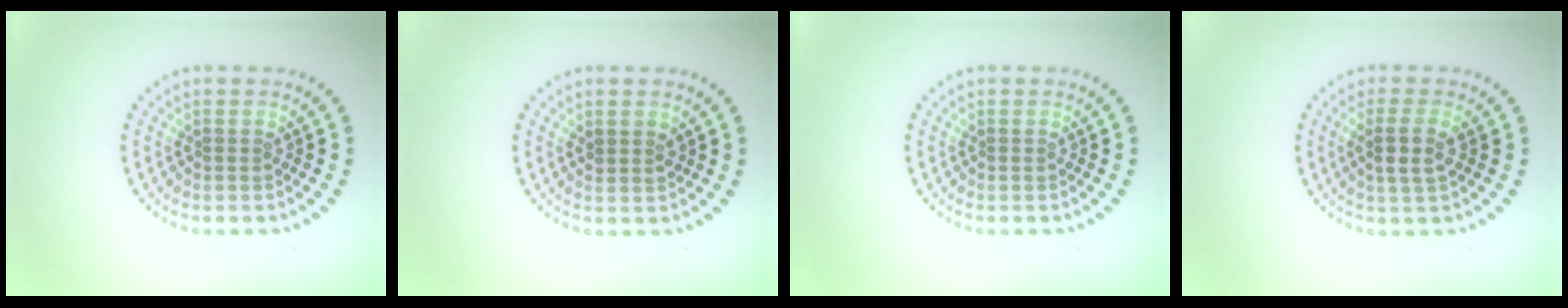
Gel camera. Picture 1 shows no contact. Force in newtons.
{"total": 1.1, "press": 1.0, "slide": 0.5}
{"total": 0.0}
{"total": 2.6, "press": 2.3, "slide": 1.2}